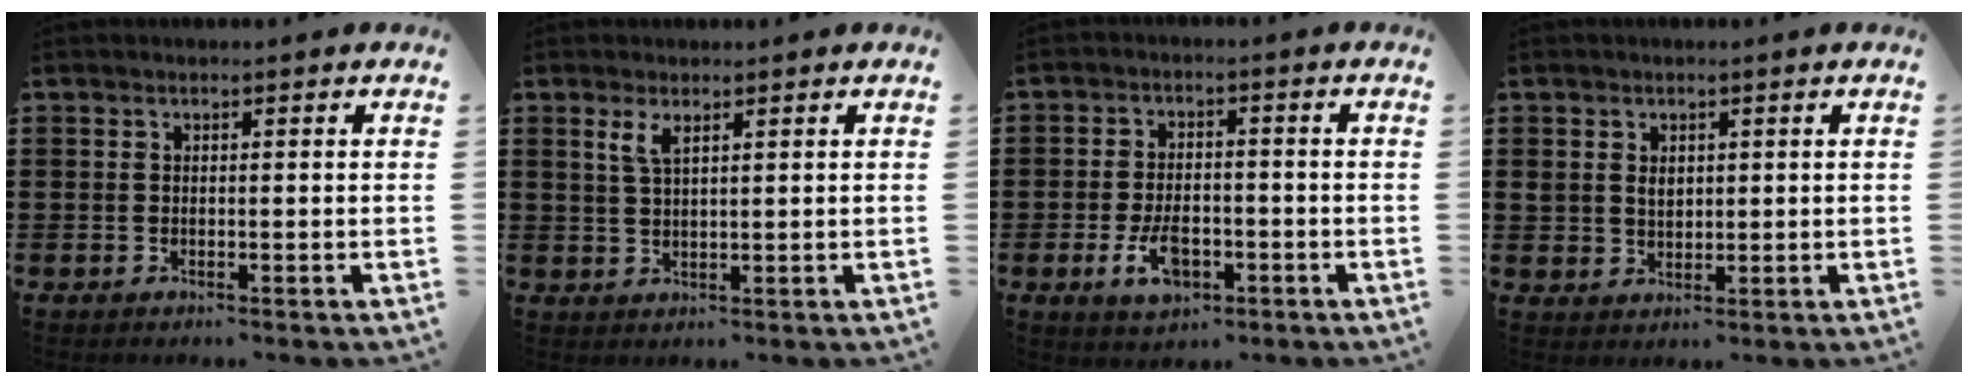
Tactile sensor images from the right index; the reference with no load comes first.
{"total": 2.8, "force": [1.5, 0.8, 2.2], "torque": [-0.047, 0.005, 0.025]}
{"total": 6.0, "force": [-2.3, 3.1, 4.5], "torque": [-0.092, -0.003, -0.049]}
{"total": 2.4, "force": [0.9, 1.9, 1.3], "torque": [-0.030, 0.009, 0.016]}